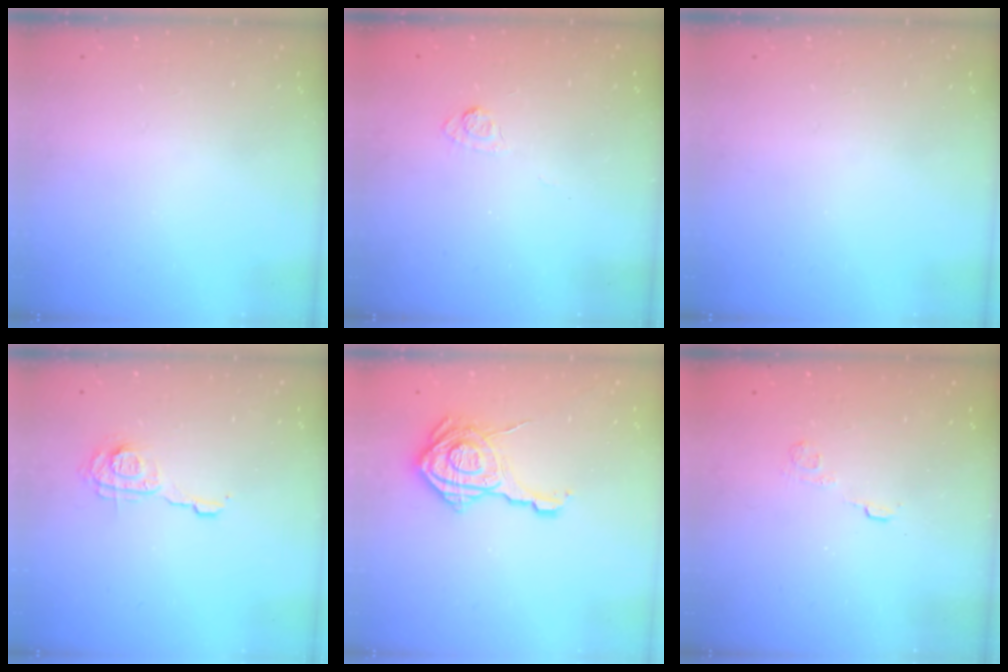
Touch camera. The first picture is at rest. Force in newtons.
{"total": 3.3, "press": 3.0, "slide": 1.4}
{"total": 0.0}
{"total": 9.0, "press": 9.0, "slide": 0.4}
{"total": 17.5, "press": 17.5, "slide": 0.7}
{"total": 2.7, "press": 2.3, "slide": 1.4}